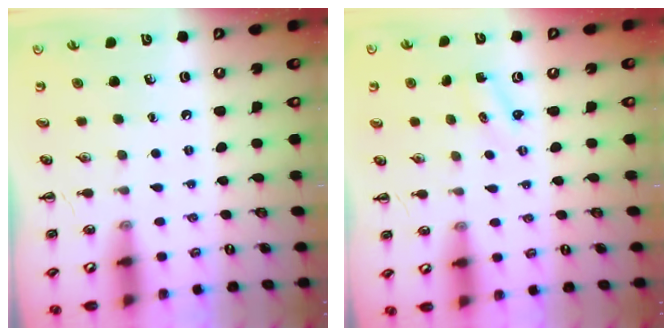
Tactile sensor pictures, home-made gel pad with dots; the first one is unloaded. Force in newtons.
{"total": 1.3, "press": 1.2, "slide": 0.3}